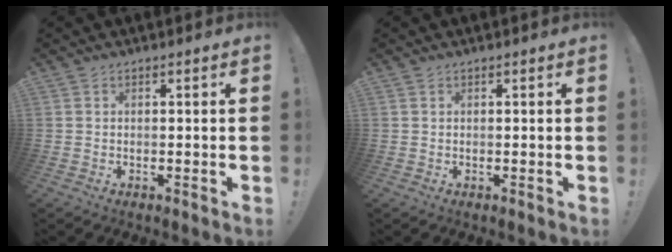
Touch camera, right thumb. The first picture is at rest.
{"total": 0.0}